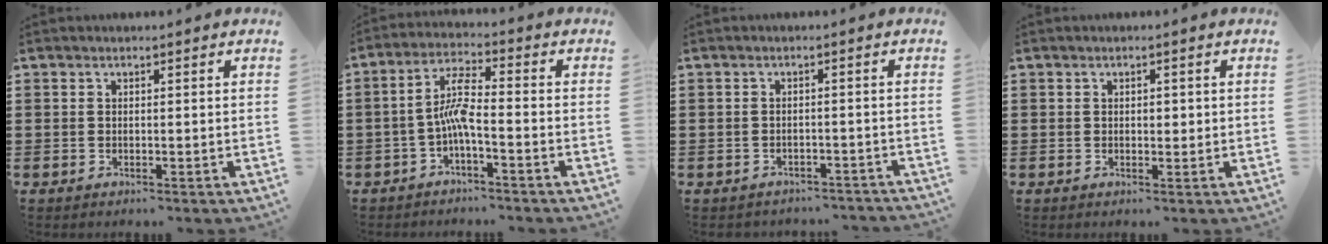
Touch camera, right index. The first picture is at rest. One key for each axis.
{"total": 6.0, "fx": -1.9, "fy": 1.4, "fz": 5.5, "tx": -0.114, "ty": 0.005, "tz": -0.040}
{"total": 1.8, "fx": -1.7, "fy": 0.4, "fz": 0.1, "tx": -0.009, "ty": 0.000, "tz": -0.037}
{"total": 1.1, "fx": 0.2, "fy": 0.7, "fz": 0.8, "tx": -0.016, "ty": 0.007, "tz": 0.002}